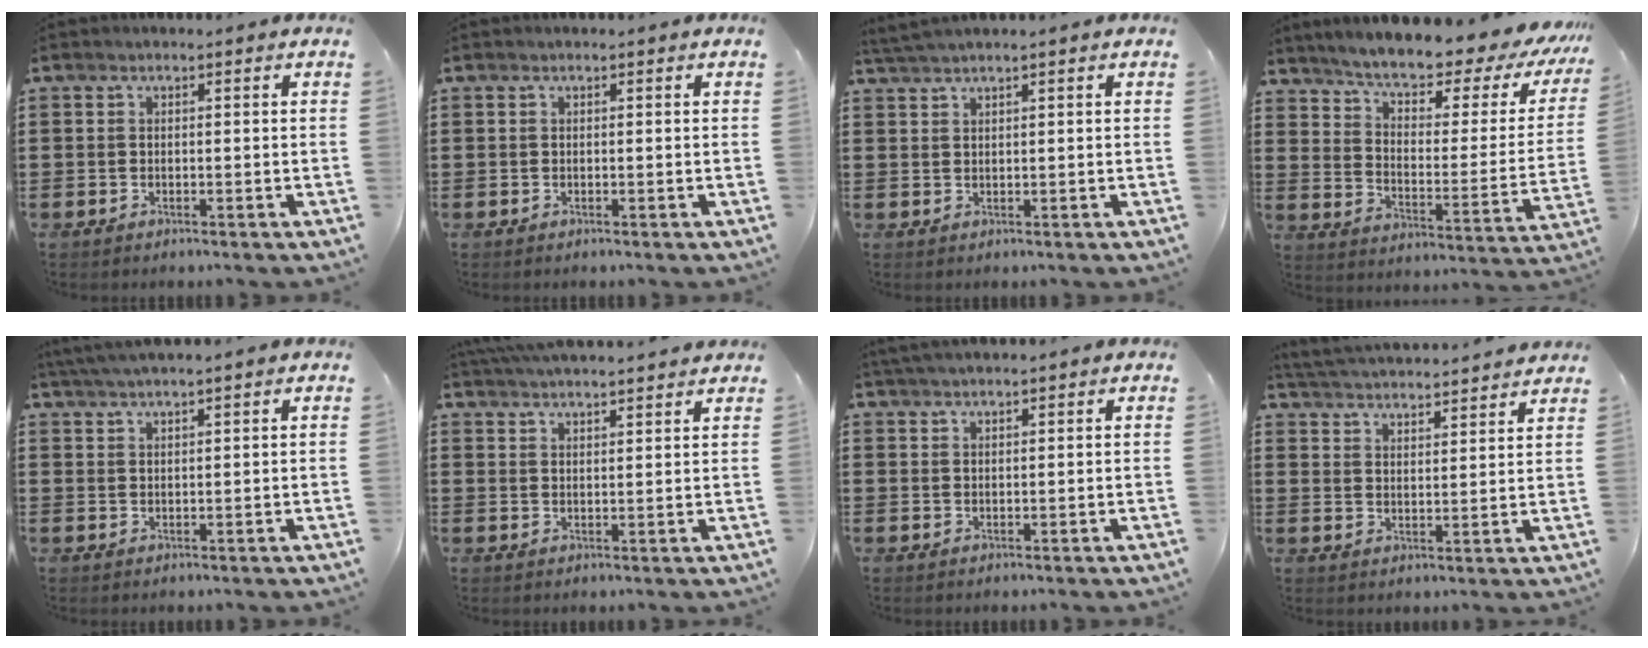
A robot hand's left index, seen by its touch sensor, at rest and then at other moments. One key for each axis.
{"total": 0.0}
{"total": 1.5, "fx": 1.3, "fy": -0.4, "fz": 0.6, "tx": -0.013, "ty": -0.002, "tz": 0.026}
{"total": 6.3, "fx": 5.6, "fy": 0.8, "fz": 2.9, "tx": -0.076, "ty": -0.045, "tz": 0.088}
{"total": 2.6, "fx": 2.4, "fy": -0.3, "fz": 0.8, "tx": -0.023, "ty": 0.000, "tz": 0.047}
{"total": 3.8, "fx": 3.7, "fy": -0.3, "fz": 0.4, "tx": -0.021, "ty": -0.012, "tz": 0.067}
{"total": 1.8, "fx": 1.7, "fy": -0.2, "fz": 0.3, "tx": -0.010, "ty": 0.003, "tz": 0.033}
{"total": 3.8, "fx": 3.8, "fy": -0.5, "fz": -0.1, "tx": -0.019, "ty": -0.031, "tz": 0.062}